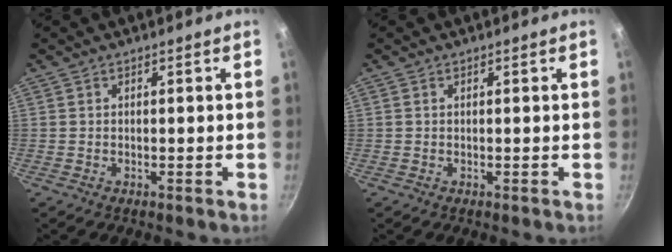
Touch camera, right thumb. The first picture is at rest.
{"total": 0.0}